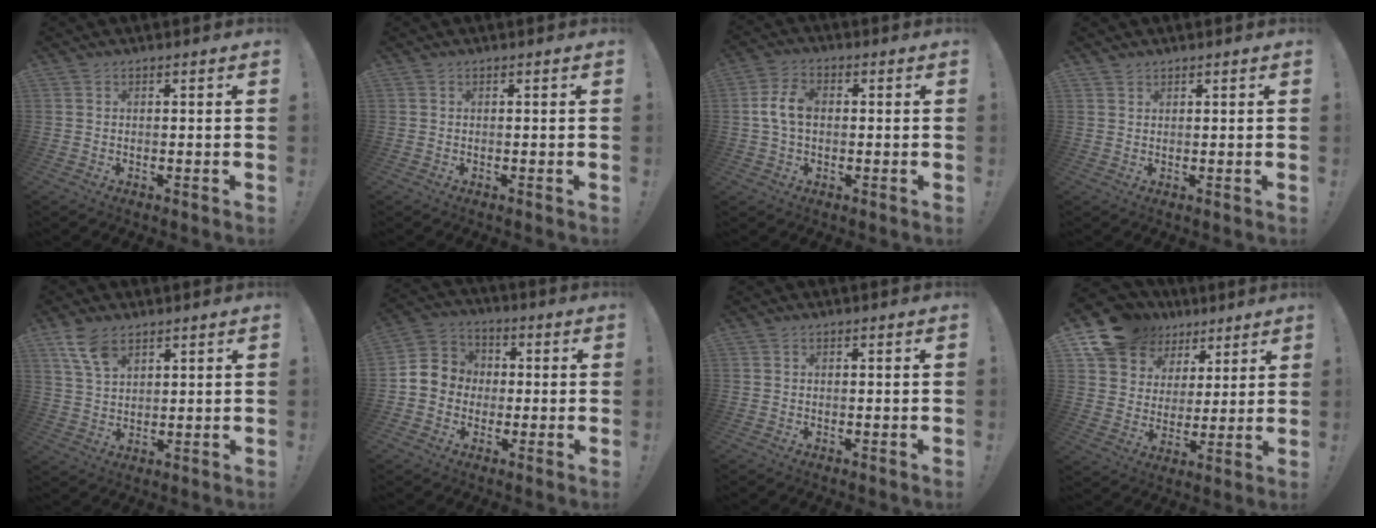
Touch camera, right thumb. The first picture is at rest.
{"total": 0.0}
{"total": 7.5, "force": [0.3, 4.7, 5.8], "torque": [-0.115, 0.012, 0.008]}
{"total": 1.3, "force": [1.1, 0.6, 0.2], "torque": [-0.004, -0.003, 0.022]}
{"total": 8.0, "force": [5.1, 4.1, 4.7], "torque": [-0.095, -0.017, 0.099]}
{"total": 8.7, "force": [-1.0, 8.4, 2.2], "torque": [-0.035, 0.021, -0.010]}
{"total": 0.0}
{"total": 14.7, "force": [9.8, 10.1, 4.2], "torque": [-0.081, -0.065, 0.197]}